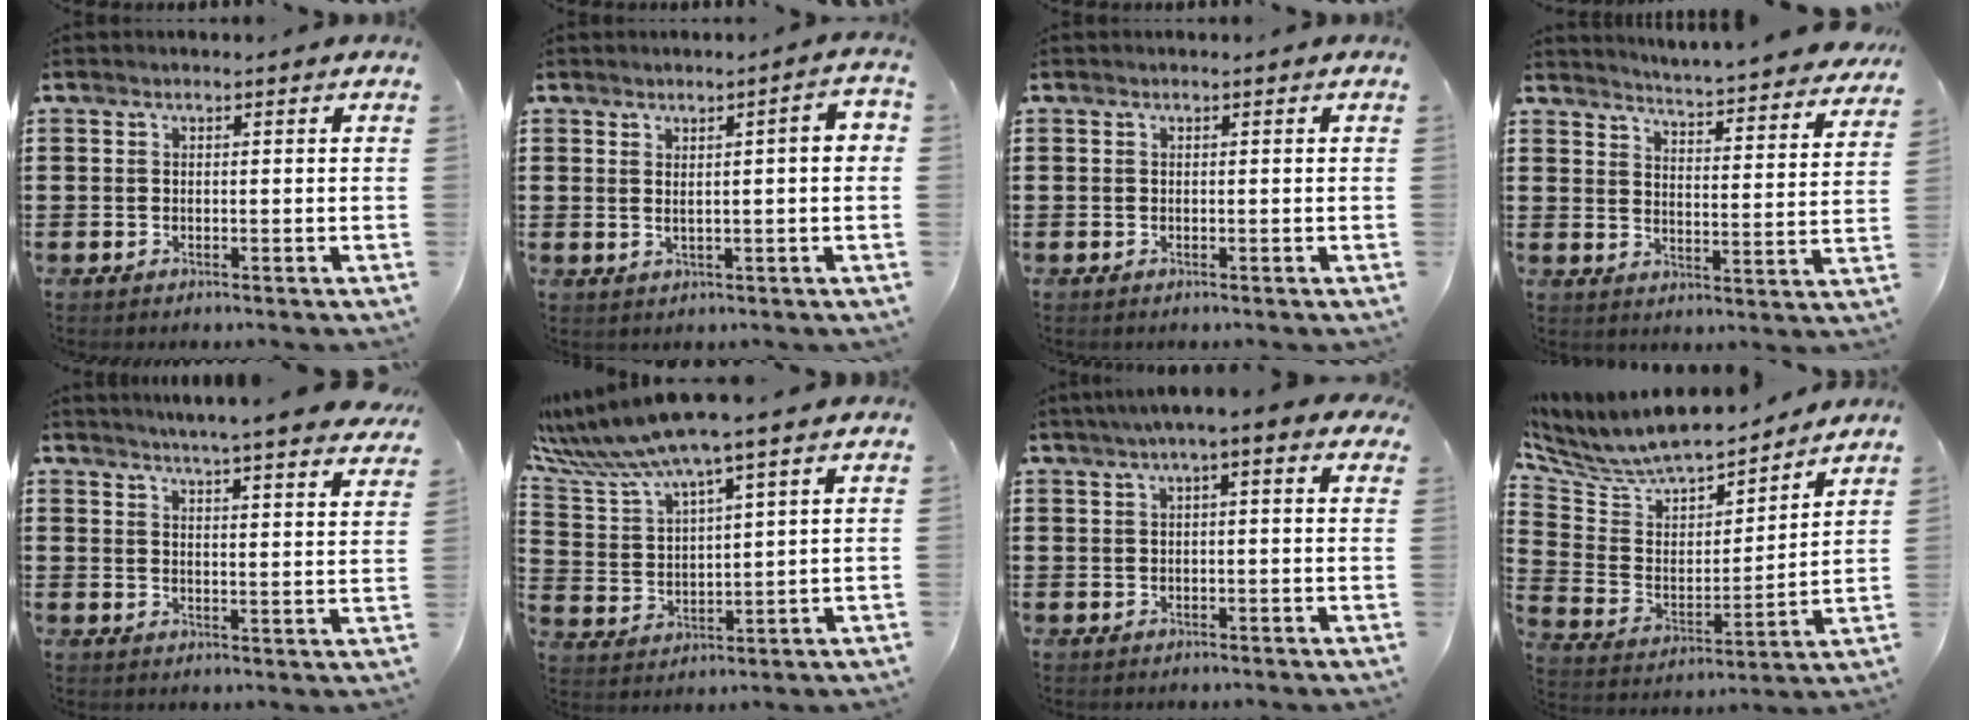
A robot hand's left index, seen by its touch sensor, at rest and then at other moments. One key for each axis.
{"total": 3.7, "fx": 0.5, "fy": 0.0, "fz": 3.7, "tx": -0.072, "ty": -0.008, "tz": 0.004}
{"total": 0.0}
{"total": 4.0, "fx": 4.0, "fy": -0.6, "fz": 0.3, "tx": -0.022, "ty": -0.044, "tz": 0.061}
{"total": 4.5, "fx": 4.4, "fy": -0.5, "fz": 0.7, "tx": -0.035, "ty": -0.026, "tz": 0.075}
{"total": 8.4, "fx": 7.3, "fy": 0.1, "fz": 4.2, "tx": -0.113, "ty": -0.039, "tz": 0.123}
{"total": 2.8, "fx": 1.1, "fy": 0.1, "fz": 2.6, "tx": -0.050, "ty": 0.002, "tz": 0.018}
{"total": 7.9, "fx": 7.4, "fy": 1.9, "fz": 2.1, "tx": -0.082, "ty": -0.062, "tz": 0.124}